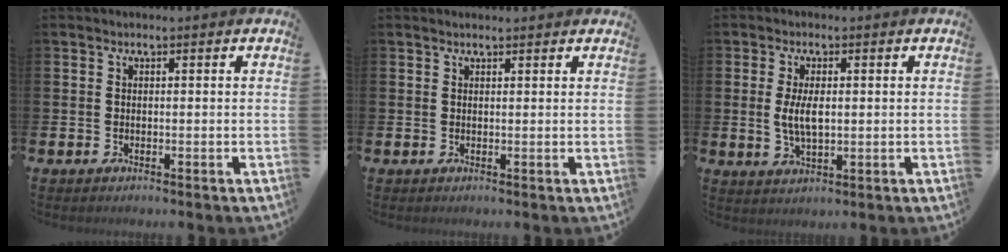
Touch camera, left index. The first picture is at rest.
{"total": 0.8, "force": [0.7, 0.1, 0.2], "torque": [-0.005, 0.004, 0.014]}
{"total": 4.3, "force": [0.5, 2.0, 3.8], "torque": [-0.064, 0.001, 0.004]}